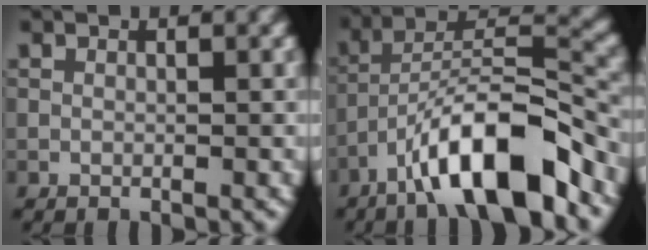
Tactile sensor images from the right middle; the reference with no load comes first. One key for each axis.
{"total": 10.6, "fx": -6.7, "fy": 2.8, "fz": 7.8, "tx": -0.123, "ty": 0.019, "tz": -0.121}